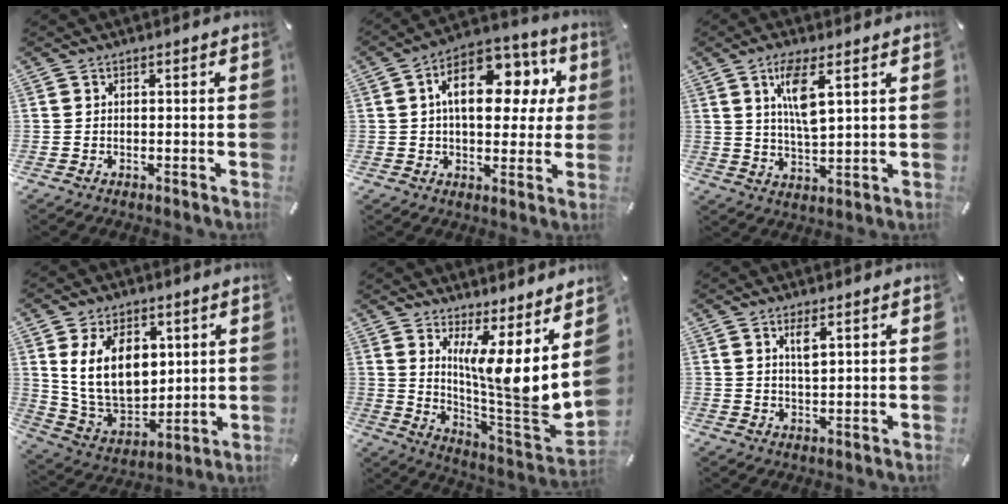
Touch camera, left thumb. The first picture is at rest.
{"total": 15.9, "force": [4.6, 9.8, 11.6], "torque": [-0.179, -0.008, 0.082]}
{"total": 8.7, "force": [4.0, 2.5, 7.3], "torque": [-0.134, -0.007, 0.066]}
{"total": 15.5, "force": [5.2, 10.7, 9.9], "torque": [-0.205, -0.017, 0.097]}
{"total": 11.2, "force": [4.2, 0.2, 10.4], "torque": [-0.163, -0.086, 0.063]}
{"total": 3.3, "force": [1.9, 0.8, 2.6], "torque": [-0.057, 0.002, 0.033]}